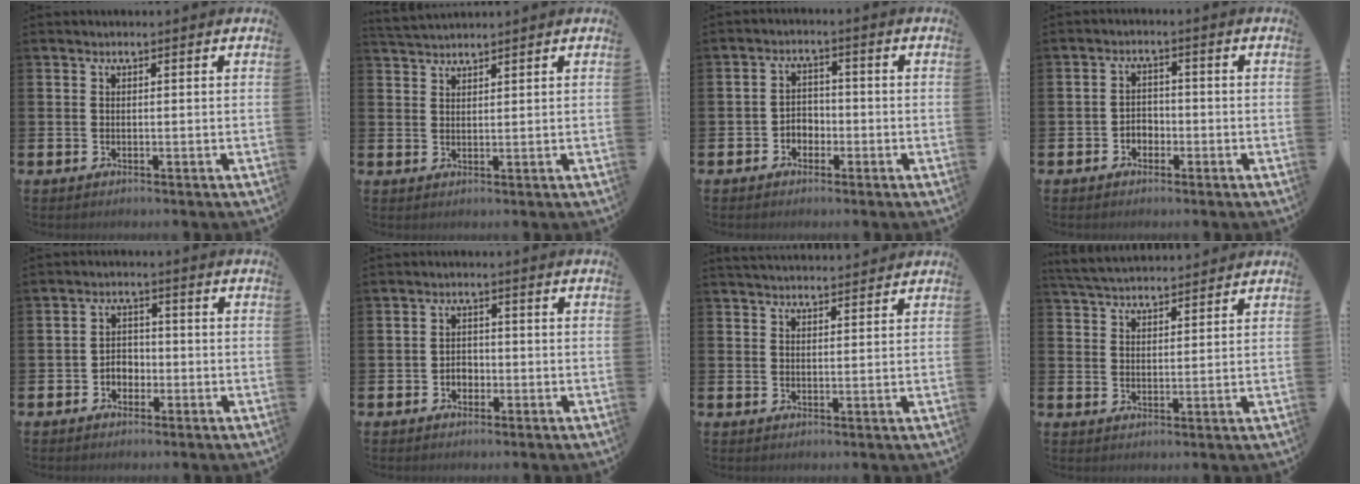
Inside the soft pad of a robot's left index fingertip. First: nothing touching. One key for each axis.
{"total": 2.5, "fx": 2.4, "fy": 0.3, "fz": 0.2, "tx": -0.004, "ty": -0.011, "tz": 0.045}
{"total": 2.7, "fx": -1.7, "fy": 2.0, "fz": 0.7, "tx": -0.012, "ty": 0.006, "tz": -0.041}
{"total": 2.3, "fx": -1.5, "fy": 1.7, "fz": 0.6, "tx": -0.008, "ty": 0.004, "tz": -0.035}
{"total": 2.8, "fx": -1.4, "fy": 2.1, "fz": 1.1, "tx": -0.019, "ty": 0.005, "tz": -0.034}
{"total": 2.1, "fx": -0.9, "fy": 1.7, "fz": 0.8, "tx": -0.012, "ty": 0.001, "tz": -0.022}
{"total": 2.6, "fx": 2.6, "fy": 0.3, "fz": 0.1, "tx": -0.001, "ty": -0.015, "tz": 0.047}
{"total": 4.3, "fx": 4.2, "fy": 0.6, "fz": 0.5, "tx": -0.023, "ty": -0.019, "tz": 0.077}